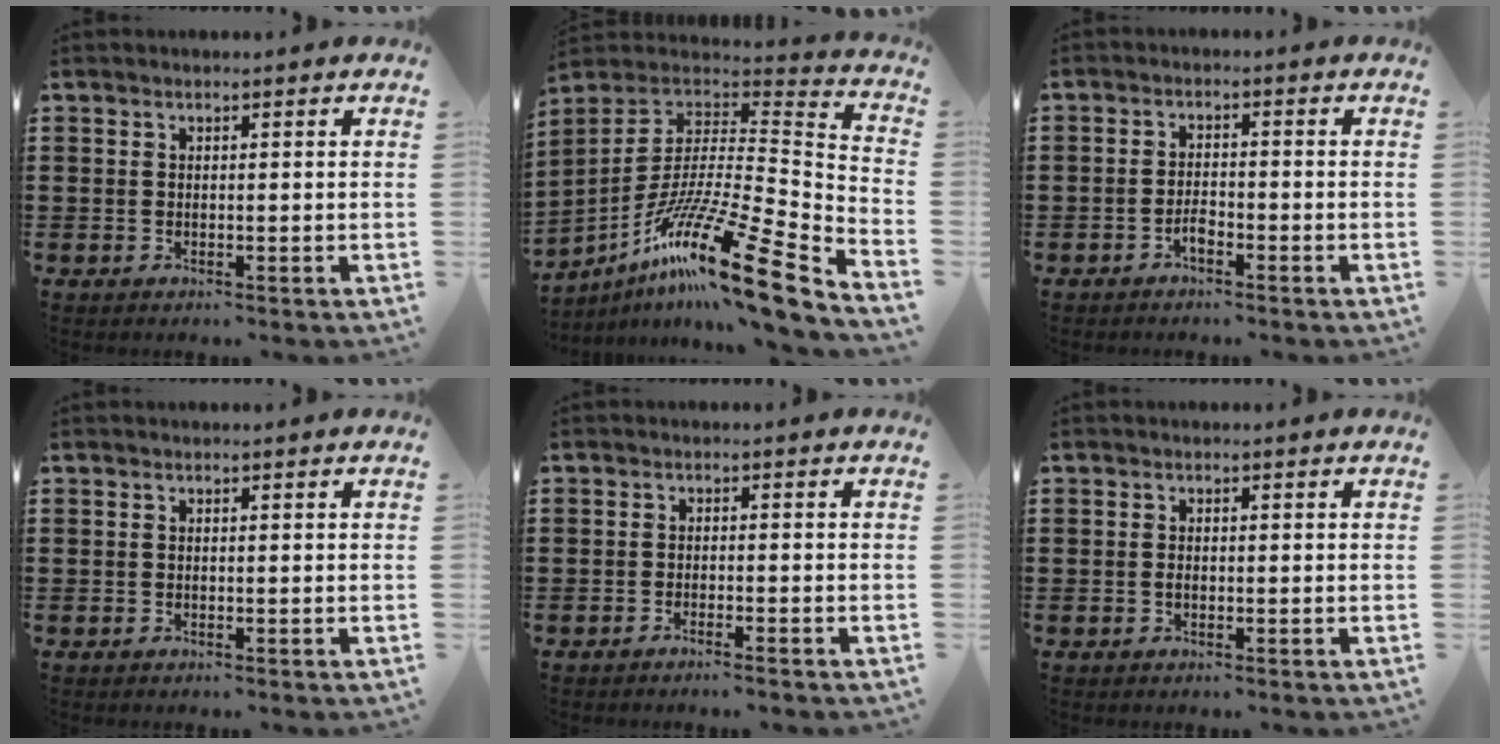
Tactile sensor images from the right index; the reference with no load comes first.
{"total": 19.9, "force": [-12.6, 2.5, 15.2], "torque": [-0.275, 0.019, -0.229]}
{"total": 2.1, "force": [-1.5, 0.7, 1.3], "torque": [-0.030, -0.002, -0.028]}
{"total": 0.0}
{"total": 1.3, "force": [-1.2, -0.2, 0.5], "torque": [-0.008, 0.001, -0.024]}
{"total": 0.8, "force": [-0.2, 0.4, 0.6], "torque": [-0.013, -0.001, -0.005]}